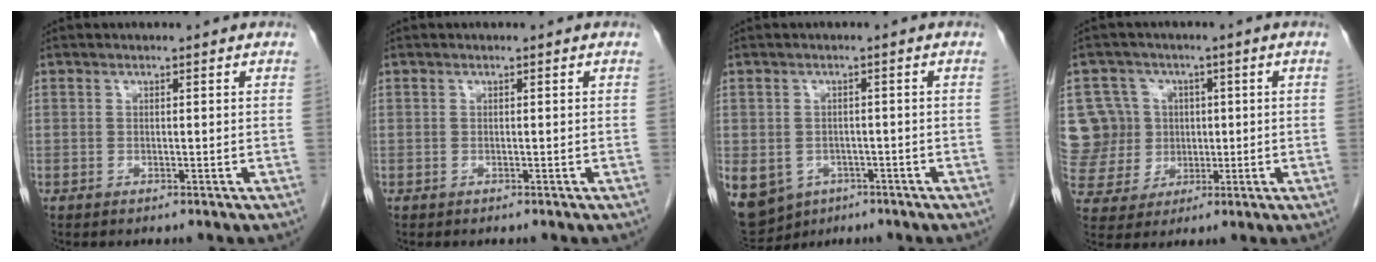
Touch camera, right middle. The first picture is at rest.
{"total": 0.0}
{"total": 19.0, "force": [-8.6, 15.2, 7.5], "torque": [-0.255, -0.010, -0.112]}
{"total": 10.6, "force": [2.1, 10.3, 1.5], "torque": [-0.050, 0.042, 0.055]}